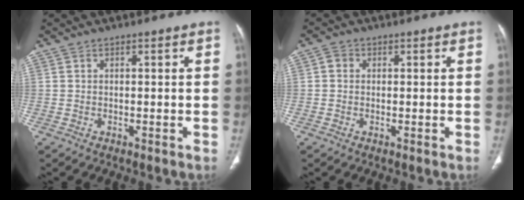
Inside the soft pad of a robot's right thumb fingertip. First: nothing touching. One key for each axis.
{"total": 1.8, "fx": 0.3, "fy": 1.6, "fz": 0.8, "tx": -0.009, "ty": 0.003, "tz": 0.002}